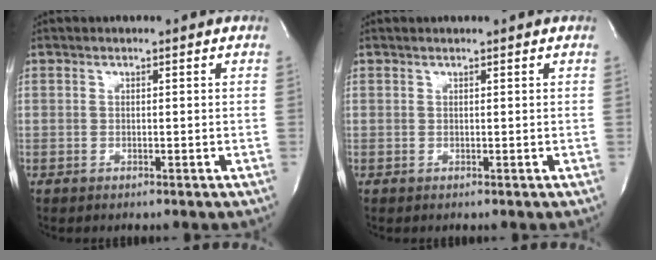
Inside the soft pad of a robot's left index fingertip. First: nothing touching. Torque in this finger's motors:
{"motor_torque": [-0.25, 0.04, -0.03, 0.02]}